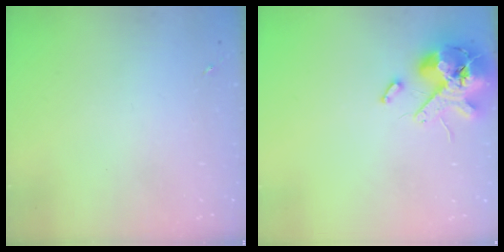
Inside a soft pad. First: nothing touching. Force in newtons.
{"total": 13.6, "press": 13.5, "slide": 2.2}